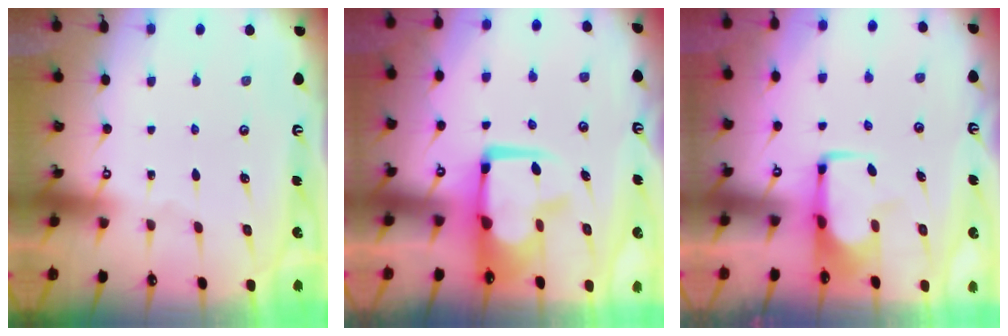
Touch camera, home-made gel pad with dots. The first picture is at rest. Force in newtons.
{"total": 6.5, "press": 6.4, "slide": 1.2}
{"total": 1.7, "press": 1.6, "slide": 0.5}